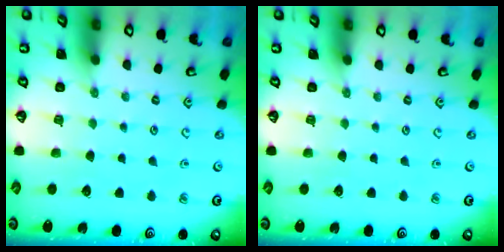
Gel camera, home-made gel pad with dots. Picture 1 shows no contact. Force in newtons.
{"total": 0.0}